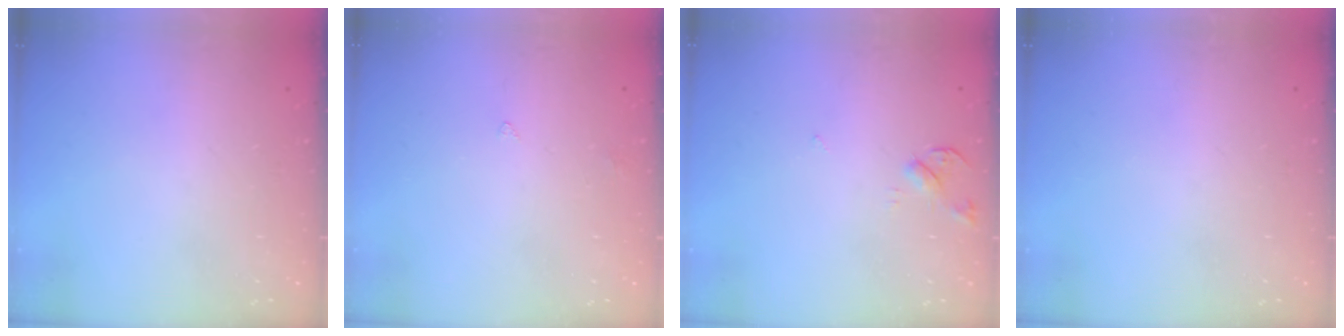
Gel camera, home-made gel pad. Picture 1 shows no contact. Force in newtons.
{"total": 2.7, "press": 2.6, "slide": 0.5}
{"total": 4.3, "press": 4.3, "slide": 0.8}
{"total": 0.0}